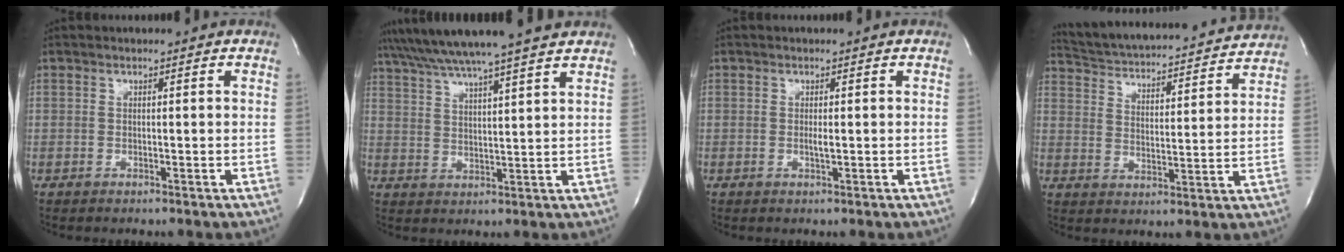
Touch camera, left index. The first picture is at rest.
{"total": 14.9, "force": [13.0, -0.8, 7.2], "torque": [-0.133, 0.024, 0.194]}
{"total": 0.9, "force": [-0.1, 0.1, 0.9], "torque": [-0.021, -0.004, -0.002]}
{"total": 21.1, "force": [20.0, 3.1, 6.1], "torque": [-0.104, -0.002, 0.276]}